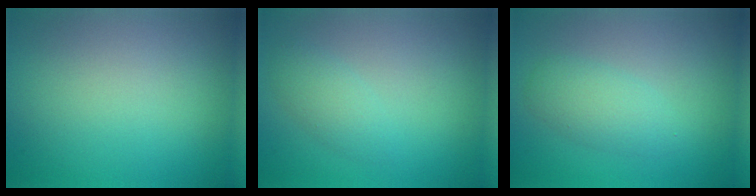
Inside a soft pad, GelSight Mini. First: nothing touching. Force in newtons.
{"total": 1.7, "press": 1.7, "slide": 0.1}
{"total": 2.5, "press": 2.5, "slide": 0.0}